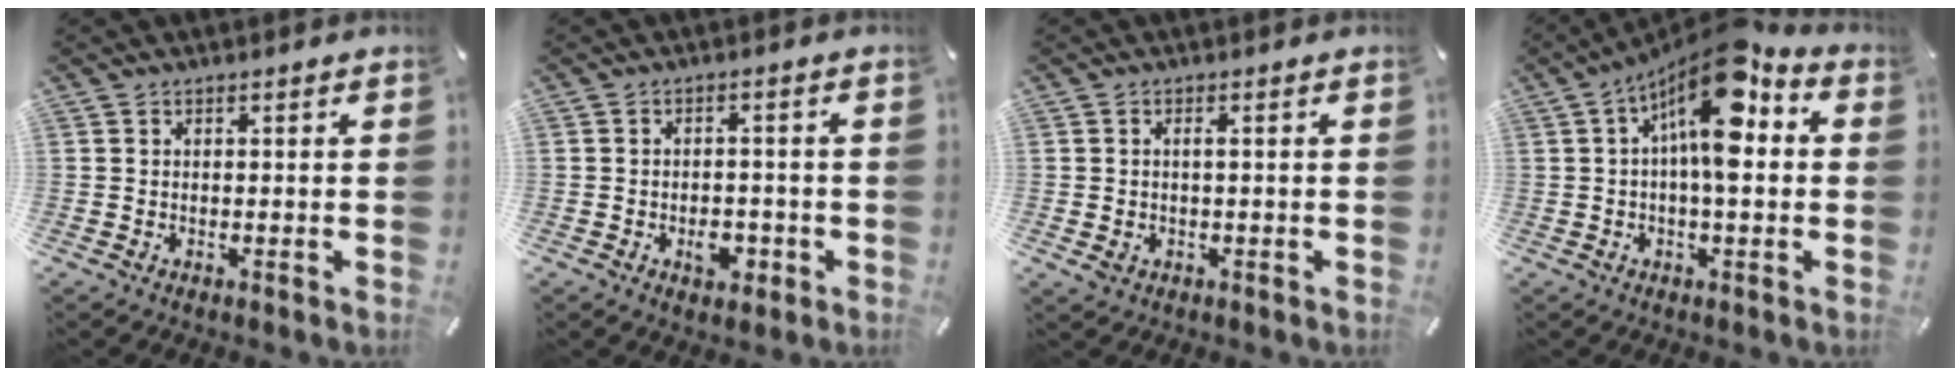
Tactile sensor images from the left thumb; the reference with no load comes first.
{"total": 4.7, "force": [-2.0, 3.1, 2.9], "torque": [-0.036, 0.007, -0.032]}
{"total": 1.5, "force": [-0.2, 0.8, 1.3], "torque": [-0.026, 0.003, -0.004]}
{"total": 13.9, "force": [4.0, 4.9, 12.4], "torque": [-0.213, -0.032, 0.061]}